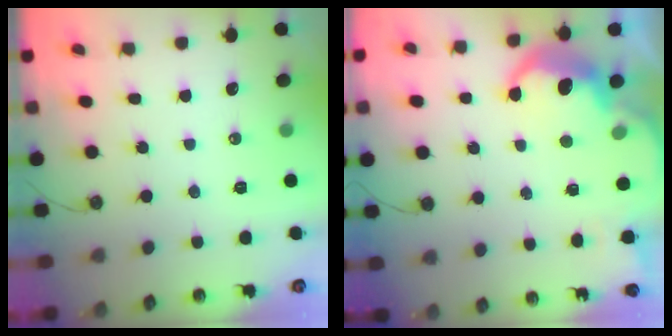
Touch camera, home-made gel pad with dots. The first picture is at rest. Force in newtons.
{"total": 7.9, "press": 7.9, "slide": 0.6}